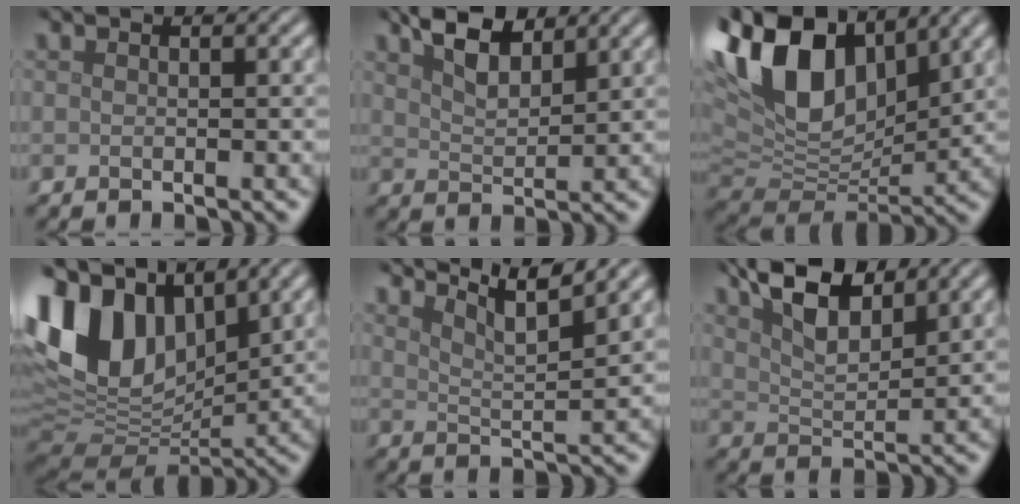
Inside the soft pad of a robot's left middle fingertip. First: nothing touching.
{"total": 4.5, "force": [3.2, 1.7, 2.7], "torque": [-0.055, 0.006, 0.059]}
{"total": 13.9, "force": [6.6, 8.4, 8.9], "torque": [-0.204, 0.031, 0.116]}
{"total": 14.2, "force": [5.8, 9.0, 9.4], "torque": [-0.218, 0.026, 0.098]}
{"total": 6.1, "force": [5.0, 1.0, 3.4], "torque": [-0.049, 0.011, 0.056]}
{"total": 6.8, "force": [4.5, 2.6, 4.4], "torque": [-0.085, 0.011, 0.081]}